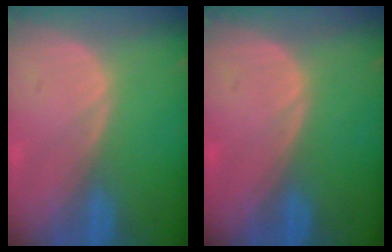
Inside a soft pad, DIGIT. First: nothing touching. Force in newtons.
{"total": 0.0}